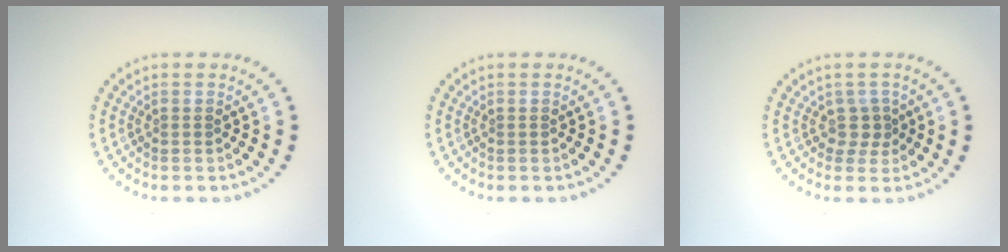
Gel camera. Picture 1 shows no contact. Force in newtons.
{"total": 0.0}
{"total": 1.6, "press": 1.2, "slide": 1.1}